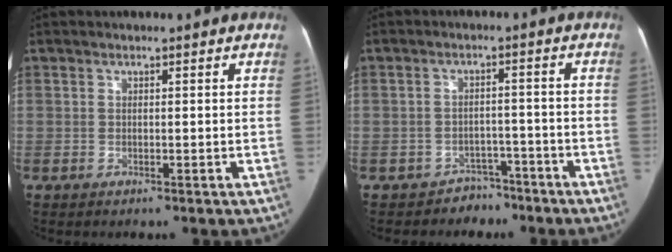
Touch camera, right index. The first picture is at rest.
{"total": 4.4, "force": [-3.2, 2.9, -0.6], "torque": [0.014, 0.020, -0.045]}